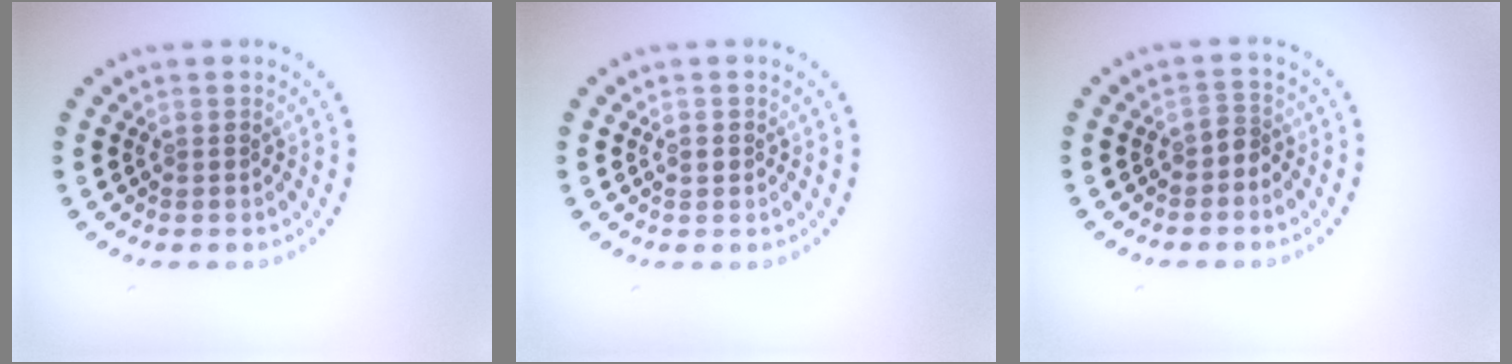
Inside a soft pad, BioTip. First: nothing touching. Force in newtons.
{"total": 0.9, "press": 0.9, "slide": 0.0}
{"total": 1.4, "press": 1.1, "slide": 0.8}